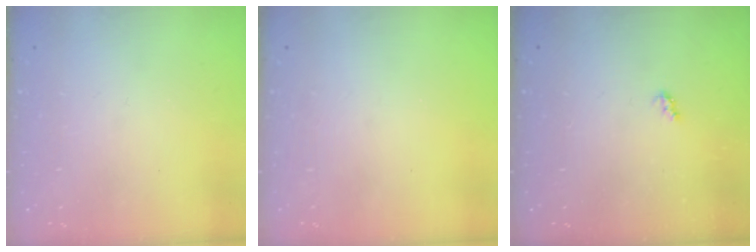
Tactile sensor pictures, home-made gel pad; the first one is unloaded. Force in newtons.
{"total": 0.0}
{"total": 2.6, "press": 2.6, "slide": 0.4}